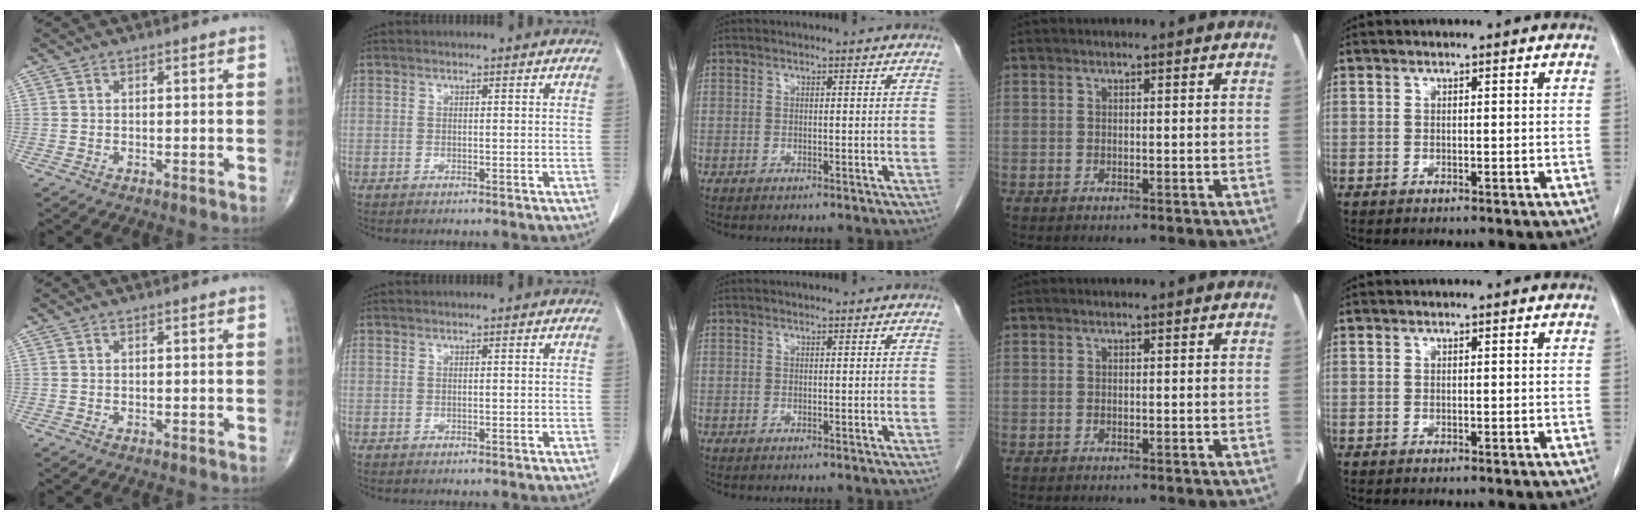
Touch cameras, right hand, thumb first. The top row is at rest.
{}